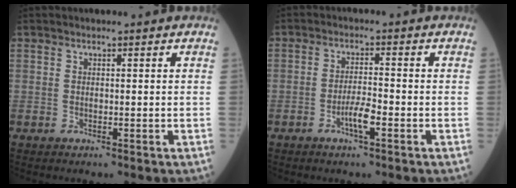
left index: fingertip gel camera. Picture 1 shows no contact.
{"total": 3.4, "force": [-1.8, 0.5, 2.9], "torque": [-0.058, -0.002, -0.035]}